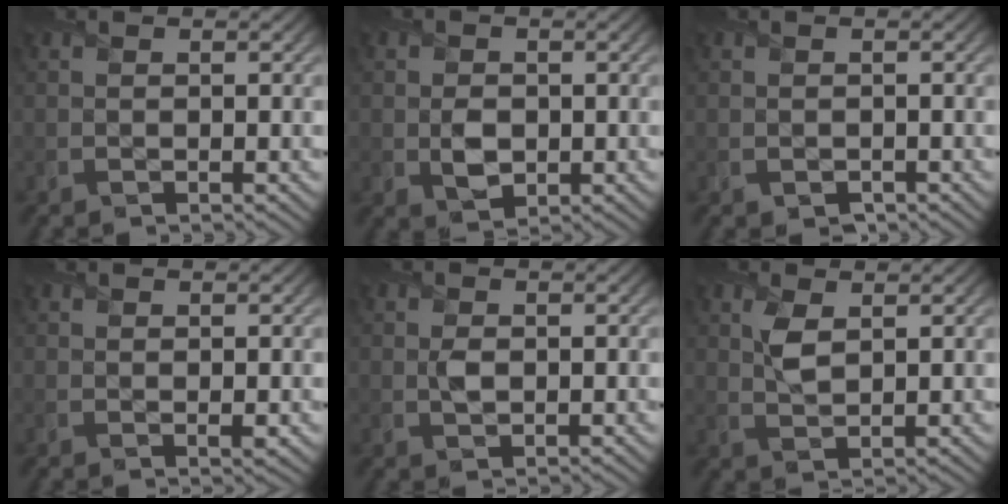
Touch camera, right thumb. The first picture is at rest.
{"total": 3.3, "force": [-0.3, 2.7, 1.8], "torque": [-0.042, -0.010, -0.008]}
{"total": 1.1, "force": [-0.5, 0.9, 0.3], "torque": [-0.007, -0.010, -0.009]}
{"total": 0.9, "force": [0.1, 0.5, 0.7], "torque": [-0.011, -0.005, 0.001]}
{"total": 1.7, "force": [0.1, 1.2, 1.2], "torque": [-0.026, -0.002, 0.001]}
{"total": 3.2, "force": [1.3, 1.7, 2.4], "torque": [-0.059, 0.001, 0.027]}